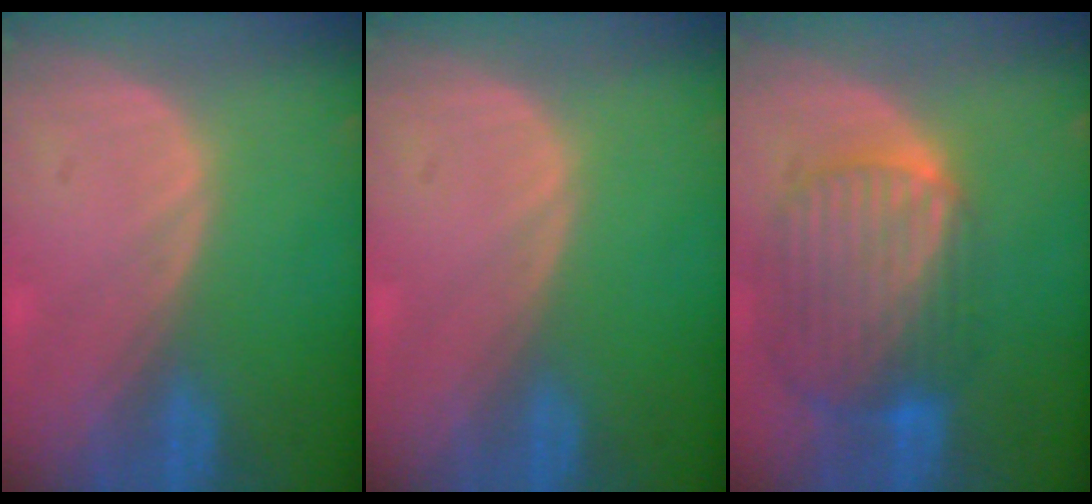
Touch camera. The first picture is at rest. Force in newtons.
{"total": 0.0}
{"total": 10.3, "press": 8.7, "slide": 5.6}